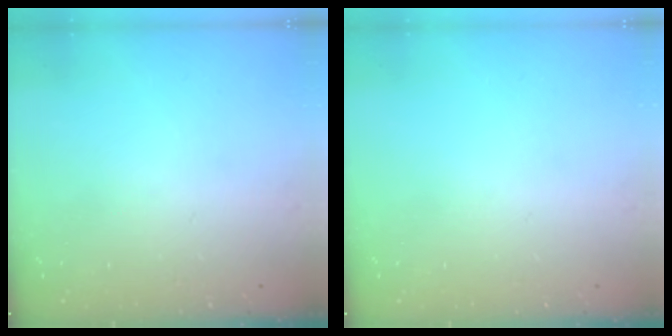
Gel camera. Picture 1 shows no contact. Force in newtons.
{"total": 0.0}